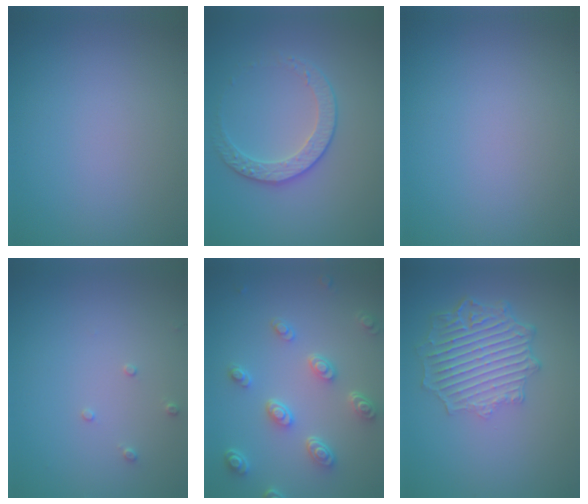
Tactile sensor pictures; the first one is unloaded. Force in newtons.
{"total": 2.4, "press": 1.9, "slide": 1.5}
{"total": 0.0}
{"total": 0.8, "press": 0.8, "slide": 0.2}
{"total": 4.5, "press": 3.4, "slide": 3.0}
{"total": 6.1, "press": 4.6, "slide": 4.0}